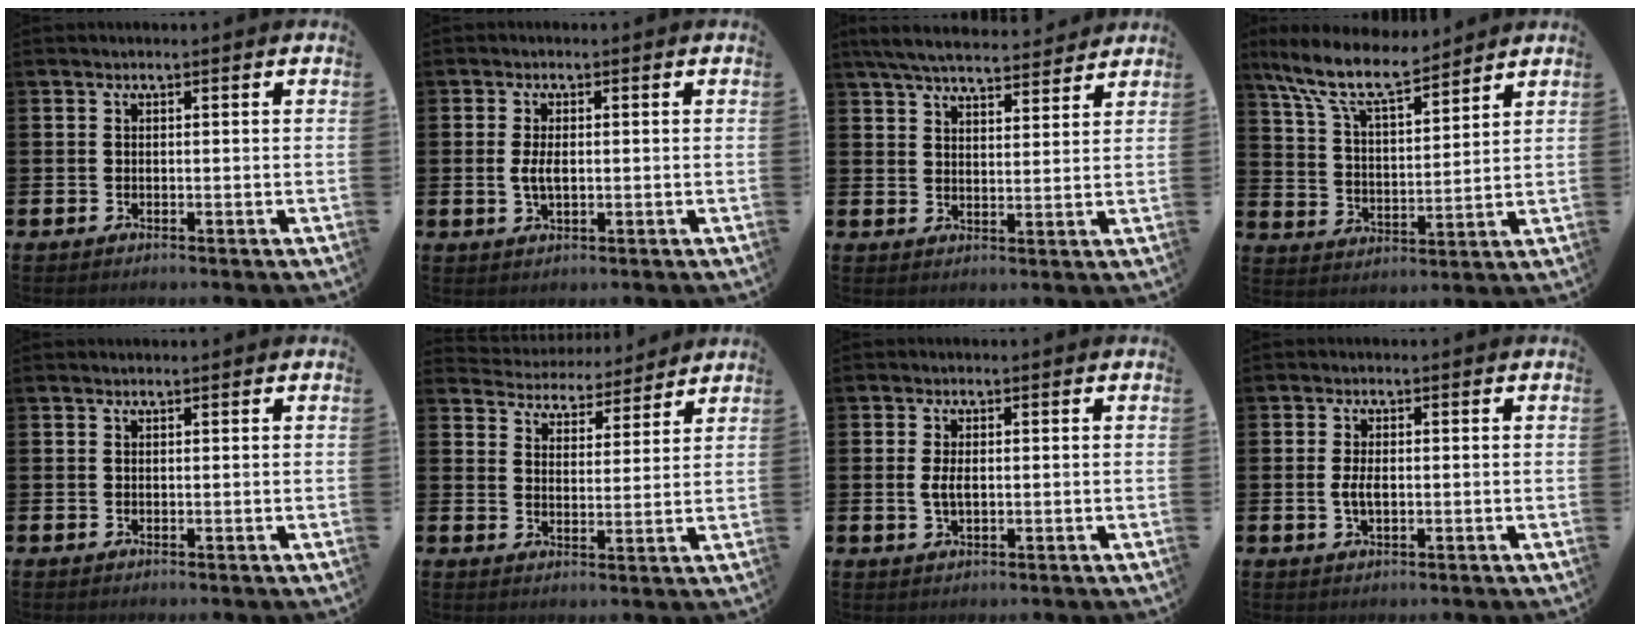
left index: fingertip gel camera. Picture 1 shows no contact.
{"total": 2.8, "force": [0.0, 1.3, 2.4], "torque": [-0.042, 0.004, -0.004]}
{"total": 6.3, "force": [6.0, 1.1, 1.6], "torque": [-0.043, -0.032, 0.107]}
{"total": 10.0, "force": [8.7, 2.4, 4.4], "torque": [-0.119, -0.046, 0.154]}
{"total": 0.0}
{"total": 4.5, "force": [4.3, 1.1, -0.4], "torque": [-0.011, -0.038, 0.072]}
{"total": 2.4, "force": [0.0, 1.1, 2.1], "torque": [-0.036, 0.002, -0.003]}
{"total": 2.5, "force": [-0.1, 1.2, 2.2], "torque": [-0.037, 0.003, -0.006]}